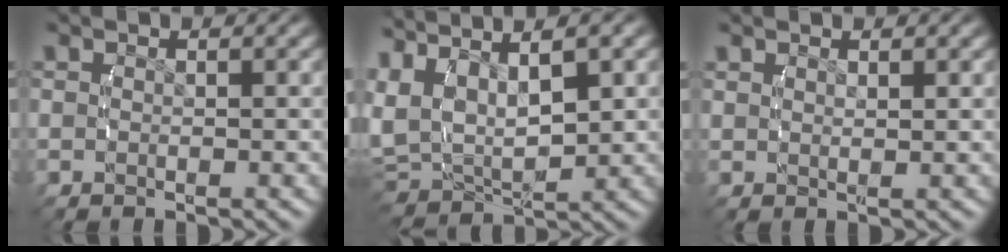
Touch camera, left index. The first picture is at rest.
{"total": 11.9, "force": [1.7, 9.2, 7.4], "torque": [-0.183, -0.028, 0.032]}
{"total": 1.1, "force": [0.9, -0.2, 0.6], "torque": [-0.003, 0.001, 0.020]}